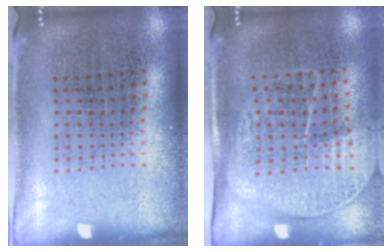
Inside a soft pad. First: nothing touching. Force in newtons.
{"total": 1.7, "press": 1.4, "slide": 0.9}